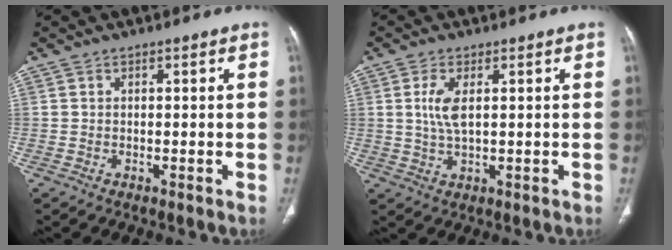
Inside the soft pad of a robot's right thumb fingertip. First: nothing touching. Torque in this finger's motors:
{"motor_torque": [-0.51, 0.15, 0.29, 0.40, 0.07]}